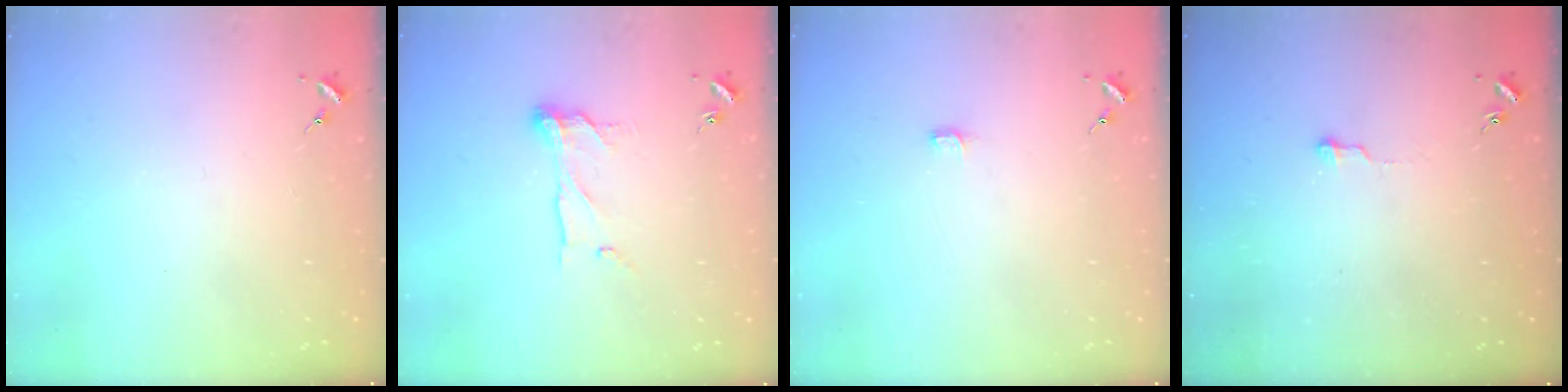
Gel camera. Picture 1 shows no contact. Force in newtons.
{"total": 9.5, "press": 9.5, "slide": 0.4}
{"total": 2.7, "press": 2.7, "slide": 0.3}
{"total": 3.6, "press": 3.6, "slide": 0.3}